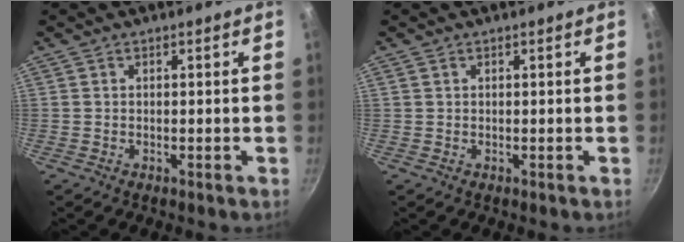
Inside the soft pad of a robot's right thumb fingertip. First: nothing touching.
{"total": 0.0}